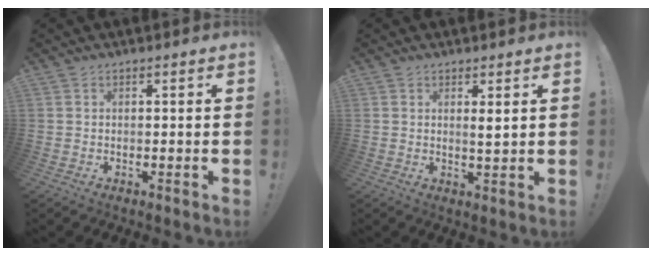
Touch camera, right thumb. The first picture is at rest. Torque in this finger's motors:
{"motor_torque": [-0.21, 0.16, 0.31, 0.03, 0.00]}